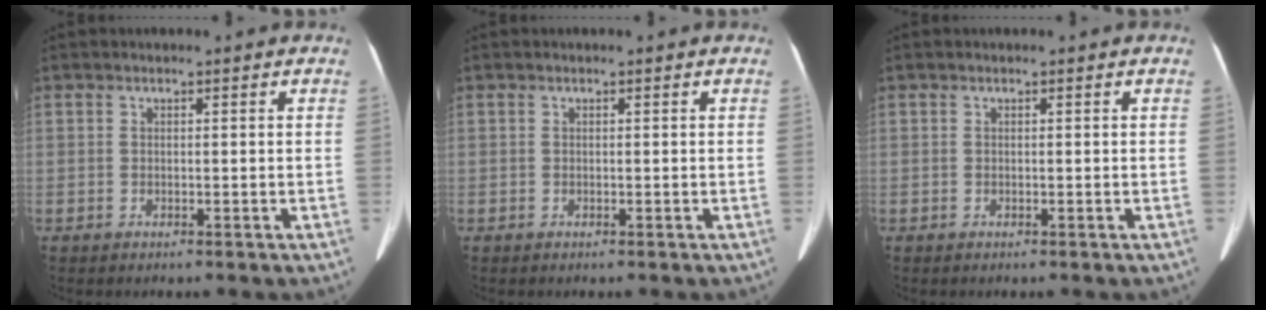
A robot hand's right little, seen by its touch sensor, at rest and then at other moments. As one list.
[{"total": 0.0}, {"total": 0.0}]